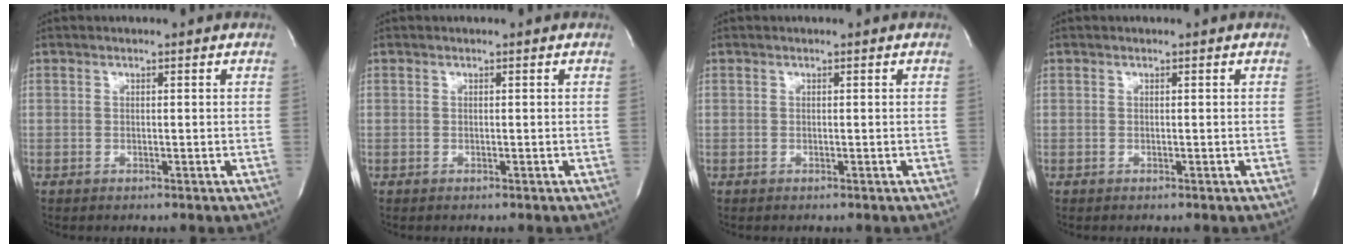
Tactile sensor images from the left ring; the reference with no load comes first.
{"total": 0.0}
{"total": 0.0}
{"total": 0.0}